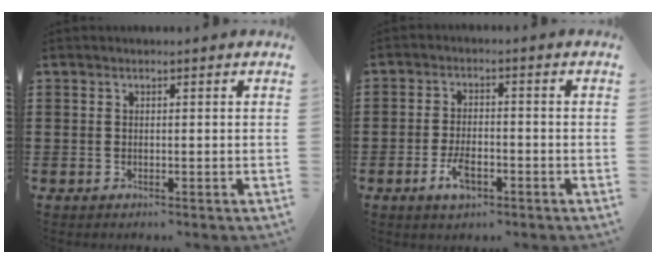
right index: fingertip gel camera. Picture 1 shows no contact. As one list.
[{"total": 4.6, "force": [-2.1, 2.0, 3.5], "torque": [-0.079, -0.002, -0.043]}]